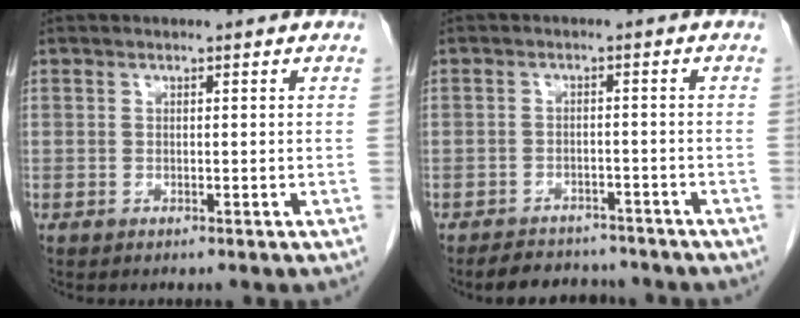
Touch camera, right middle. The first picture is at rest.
{"total": 6.5, "force": [-5.9, 2.4, 1.2], "torque": [-0.016, -0.001, -0.080]}